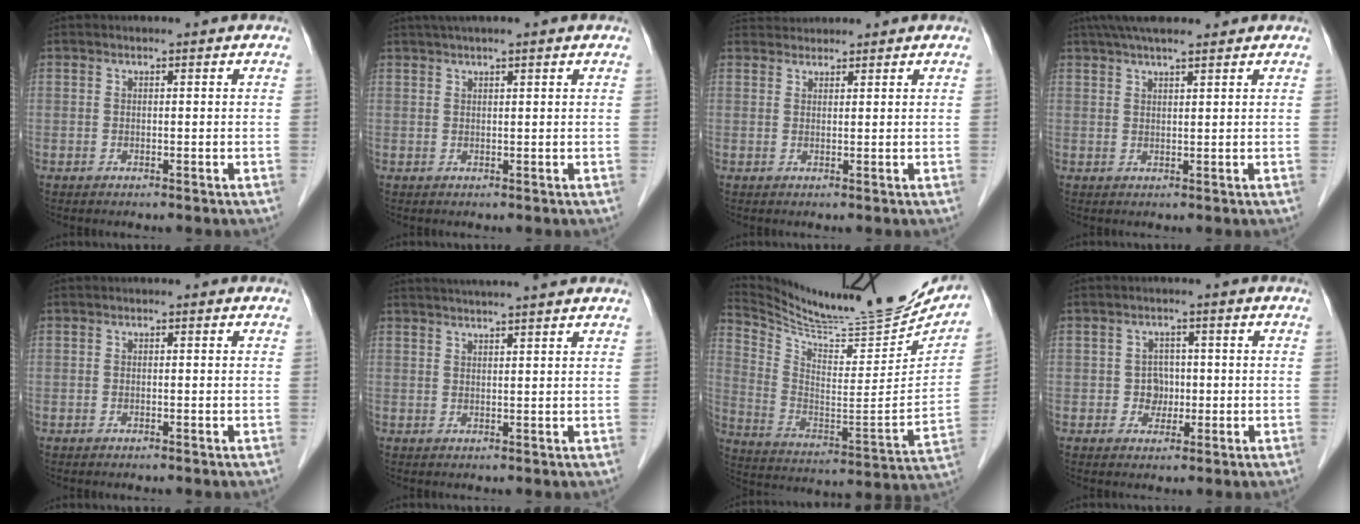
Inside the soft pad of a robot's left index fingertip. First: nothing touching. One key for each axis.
{"total": 5.1, "fx": 4.1, "fy": -0.2, "fz": 3.1, "tx": -0.044, "ty": 0.039, "tz": 0.069}
{"total": 3.2, "fx": 3.1, "fy": 0.5, "fz": -0.3, "tx": 0.003, "ty": 0.026, "tz": 0.060}
{"total": 8.2, "fx": 6.8, "fy": 1.1, "fz": 4.3, "tx": -0.063, "ty": 0.038, "tz": 0.111}
{"total": 0.0}
{"total": 9.6, "fx": 8.5, "fy": -0.4, "fz": 4.5, "tx": -0.065, "ty": 0.033, "tz": 0.109}
{"total": 23.7, "fx": 22.2, "fy": 1.9, "fz": 8.2, "tx": -0.141, "ty": -0.071, "tz": 0.336}
{"total": 2.8, "fx": -0.2, "fy": 2.6, "fz": 1.0, "tx": -0.007, "ty": 0.010, "tz": 0.000}